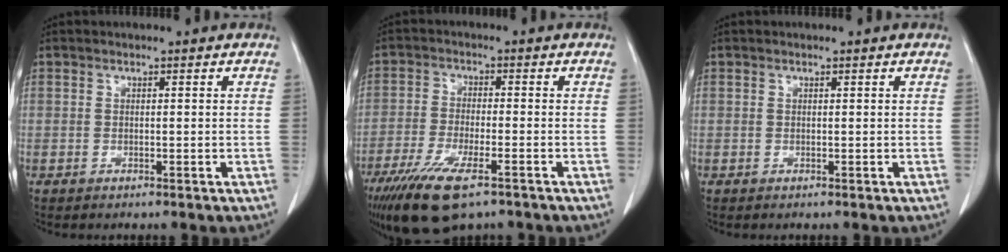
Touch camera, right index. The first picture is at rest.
{"total": 11.0, "force": [-7.2, 2.7, 7.9], "torque": [-0.147, -0.024, -0.120]}
{"total": 0.0}